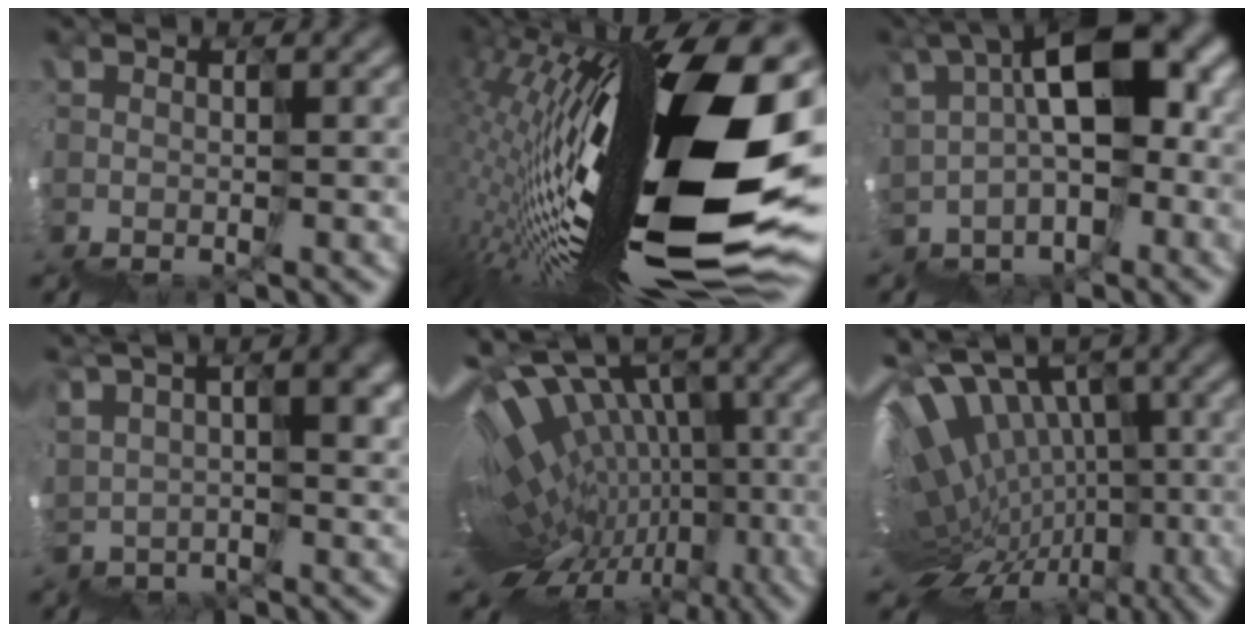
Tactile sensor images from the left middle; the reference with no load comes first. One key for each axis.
{"total": 14.8, "fx": 1.3, "fy": 3.4, "fz": 14.4, "tx": -0.242, "ty": 0.030, "tz": 0.008}
{"total": 7.0, "fx": 3.3, "fy": 3.9, "fz": 4.9, "tx": -0.064, "ty": 0.038, "tz": 0.044}
{"total": 6.5, "fx": 5.5, "fy": 2.2, "fz": 2.5, "tx": -0.055, "ty": 0.026, "tz": 0.105}
{"total": 6.4, "fx": -0.4, "fy": 3.8, "fz": 5.1, "tx": -0.034, "ty": 0.073, "tz": 0.015}
{"total": 7.0, "fx": 0.7, "fy": 4.6, "fz": 5.2, "tx": -0.030, "ty": 0.065, "tz": 0.026}